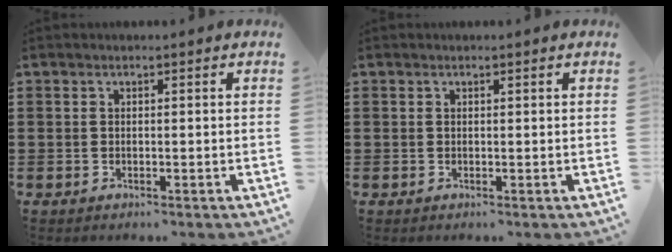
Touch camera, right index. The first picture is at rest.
{"total": 0.0}